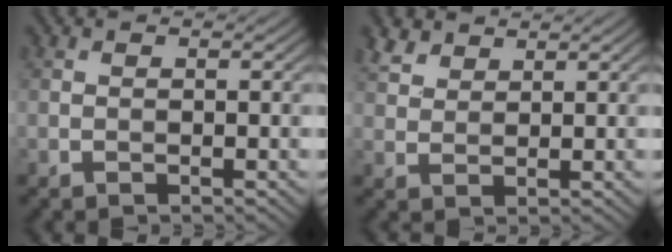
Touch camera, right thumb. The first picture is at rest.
{"total": 3.3, "force": [2.5, 1.6, 1.3], "torque": [-0.036, 0.006, 0.058]}